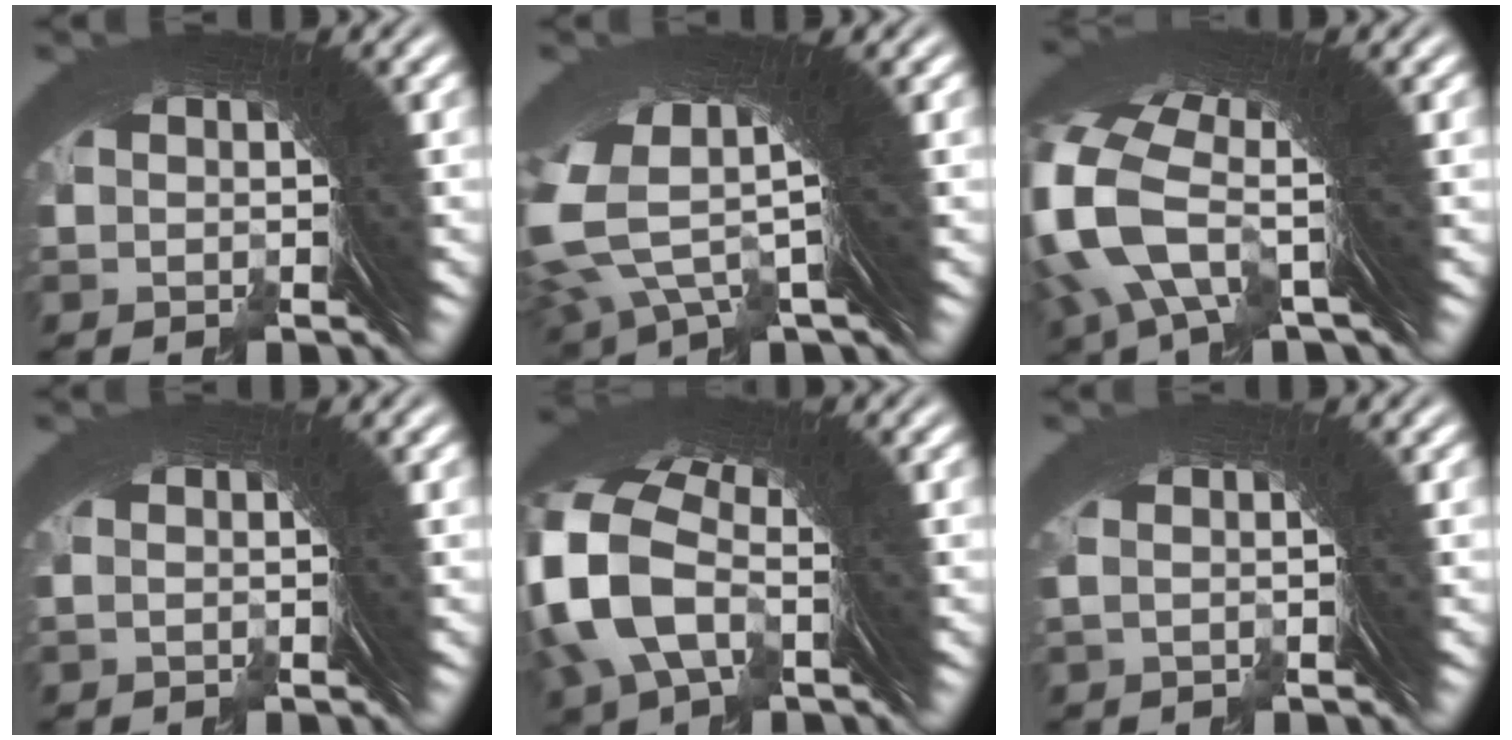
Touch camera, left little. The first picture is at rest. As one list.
[{"total": 7.4, "force": [1.9, 3.9, 6.1], "torque": [-0.147, -0.015, 0.039]}, {"total": 5.8, "force": [0.8, 3.5, 4.6], "torque": [-0.147, -0.028, 0.022]}, {"total": 0.6, "force": [-0.3, -0.5, 0.1], "torque": [-0.002, 0.001, -0.003]}, {"total": 6.9, "force": [1.3, 4.9, 4.7], "torque": [-0.125, -0.007, 0.021]}, {"total": 0.8, "force": [-0.2, -0.7, 0.3], "torque": [-0.010, -0.002, 0.002]}]